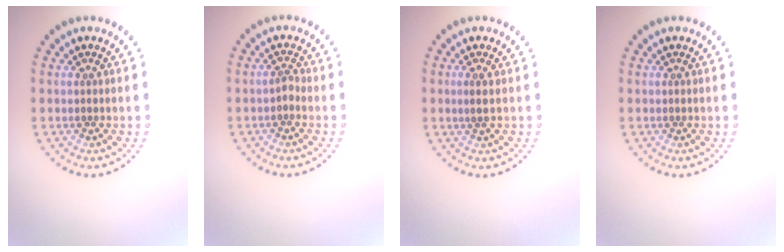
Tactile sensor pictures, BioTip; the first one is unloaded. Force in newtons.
{"total": 0.9, "press": 0.7, "slide": 0.7}
{"total": 1.0, "press": 0.9, "slide": 0.3}
{"total": 0.0}